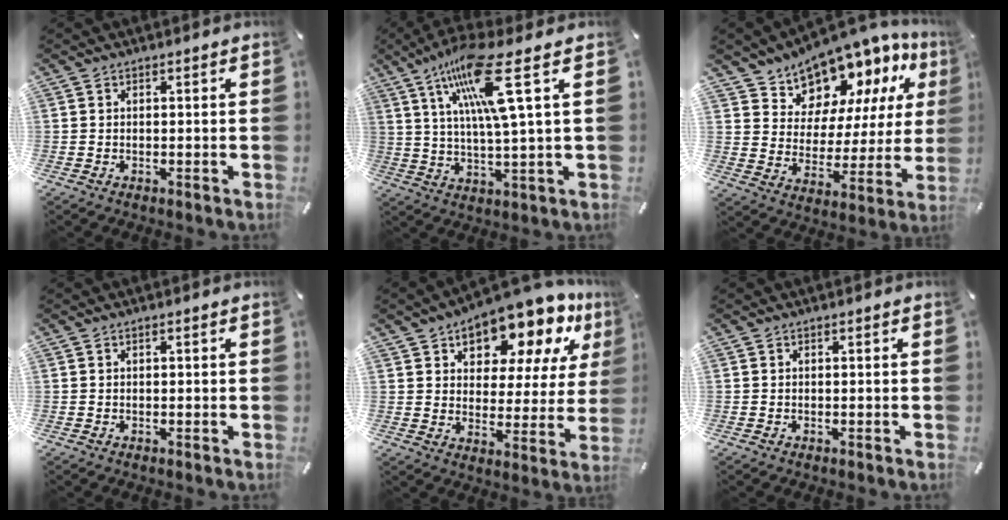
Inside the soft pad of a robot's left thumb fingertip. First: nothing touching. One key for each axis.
{"total": 15.9, "fx": 7.4, "fy": 1.9, "fz": 14.0, "tx": -0.276, "ty": -0.020, "tz": 0.111}
{"total": 12.0, "fx": 10.9, "fy": 5.0, "fz": -0.1, "tx": -0.016, "ty": -0.128, "tz": 0.195}
{"total": 0.0}
{"total": 13.5, "fx": 10.9, "fy": 6.1, "fz": 5.2, "tx": -0.084, "ty": -0.092, "tz": 0.182}
{"total": 0.0}